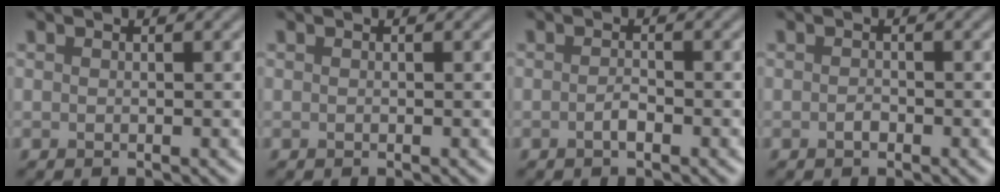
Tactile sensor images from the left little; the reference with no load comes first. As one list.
[{"total": 0.0}, {"total": 1.0, "force": [-0.5, 0.3, 0.8], "torque": [-0.018, 0.001, -0.010]}, {"total": 0.7, "force": [-0.4, 0.4, 0.5], "torque": [-0.009, 0.000, -0.007]}]